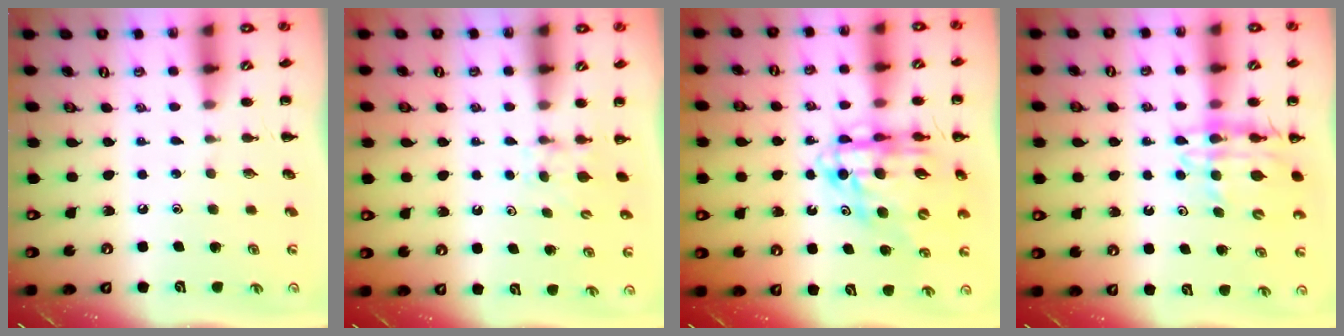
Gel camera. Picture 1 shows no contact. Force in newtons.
{"total": 3.9, "press": 3.5, "slide": 1.5}
{"total": 15.1, "press": 14.5, "slide": 4.2}
{"total": 12.2, "press": 11.7, "slide": 3.5}